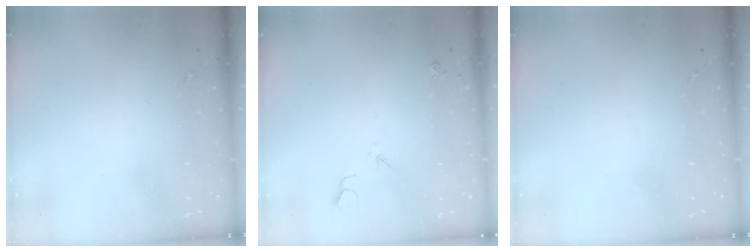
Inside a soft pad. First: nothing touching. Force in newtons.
{"total": 5.0, "press": 4.9, "slide": 0.7}
{"total": 0.0}